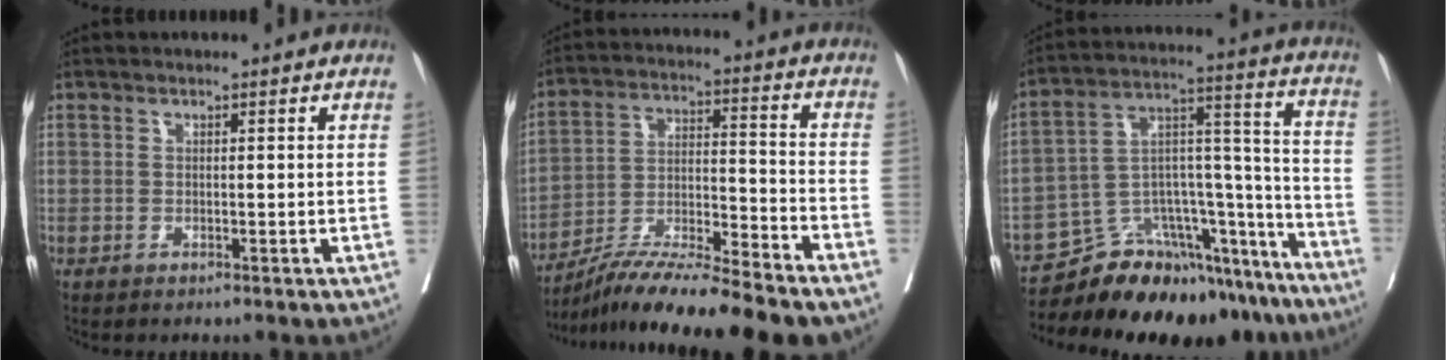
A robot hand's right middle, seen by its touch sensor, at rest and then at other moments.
{"total": 15.7, "force": [-13.5, -0.6, 7.8], "torque": [-0.138, -0.013, -0.237]}
{"total": 23.4, "force": [-20.8, 6.9, 8.2], "torque": [-0.085, 0.047, -0.309]}